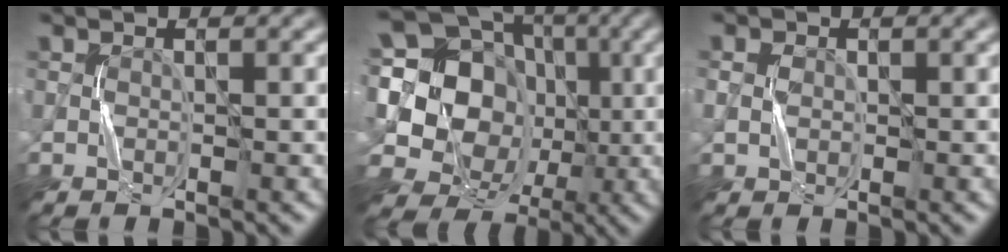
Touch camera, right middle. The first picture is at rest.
{"total": 19.2, "force": [2.2, 16.8, 9.0], "torque": [-0.215, 0.052, 0.013]}
{"total": 1.3, "force": [0.1, 1.1, 0.8], "torque": [-0.017, 0.003, 0.001]}